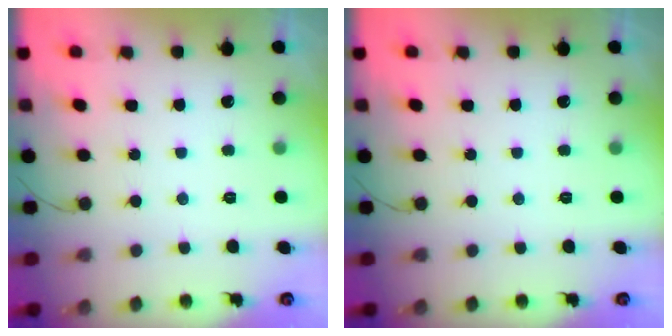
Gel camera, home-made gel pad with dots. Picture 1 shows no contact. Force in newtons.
{"total": 0.0}